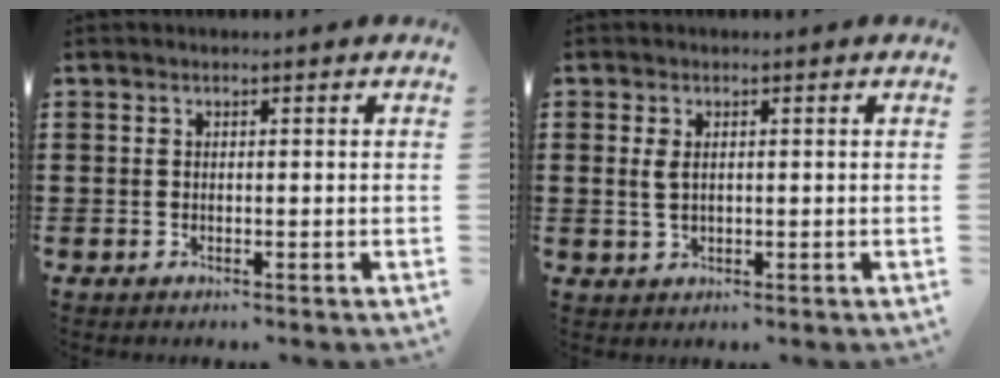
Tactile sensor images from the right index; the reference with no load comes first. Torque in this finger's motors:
{"motor_torque": [-0.49, 1.08, -0.12, -0.01]}